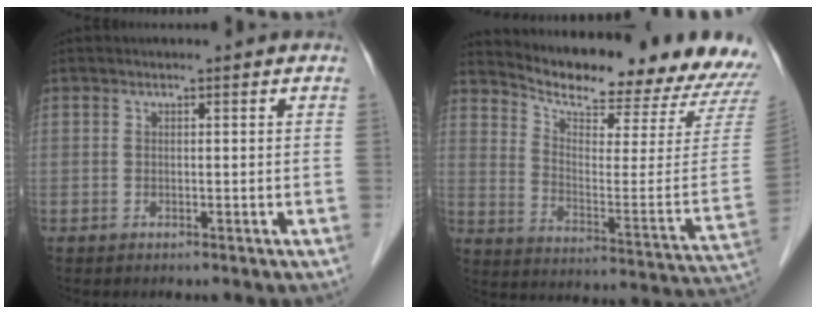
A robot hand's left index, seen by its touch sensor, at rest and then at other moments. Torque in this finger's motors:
{"motor_torque": [0.63, -0.93, 0.23, 0.03]}